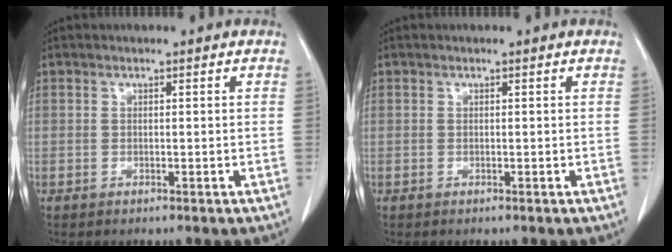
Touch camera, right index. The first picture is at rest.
{"total": 0.0}